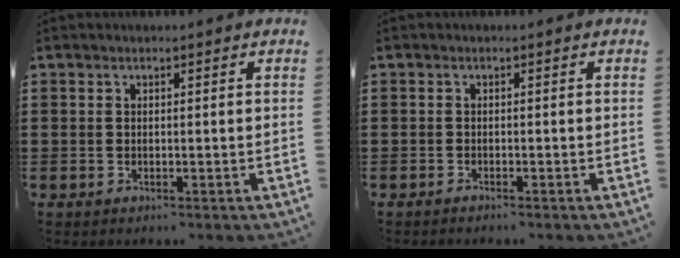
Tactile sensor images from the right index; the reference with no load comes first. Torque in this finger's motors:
{"motor_torque": [-0.54, 0.78, -0.06, -0.03]}